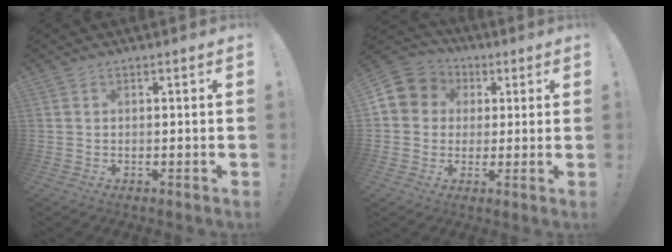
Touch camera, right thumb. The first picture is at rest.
{"total": 8.5, "force": [1.6, 7.9, 2.5], "torque": [-0.048, 0.001, 0.037]}